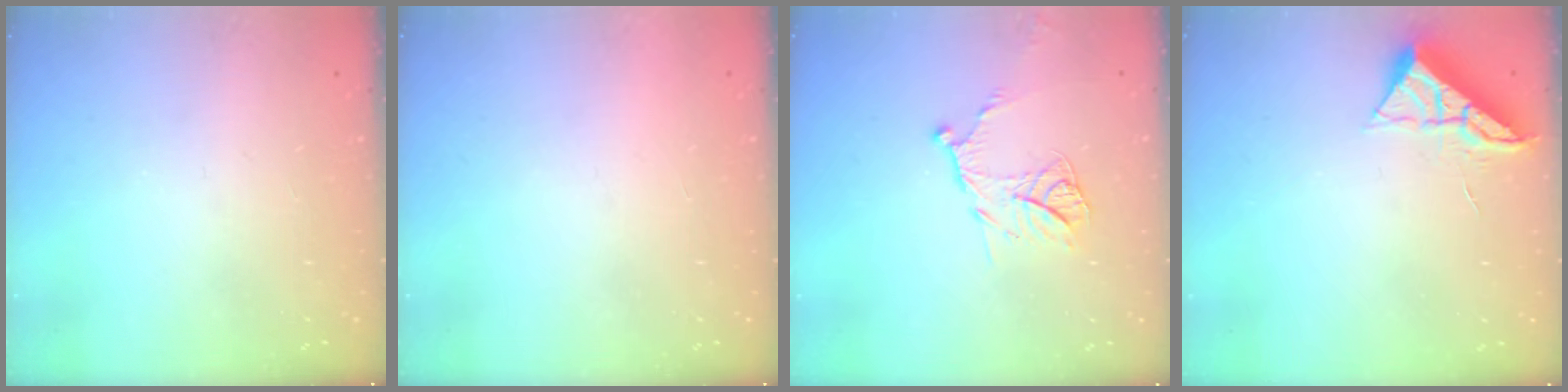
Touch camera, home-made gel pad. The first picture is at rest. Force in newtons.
{"total": 1.5, "press": 1.5, "slide": 0.1}
{"total": 12.3, "press": 12.2, "slide": 1.2}
{"total": 6.9, "press": 6.9, "slide": 0.5}